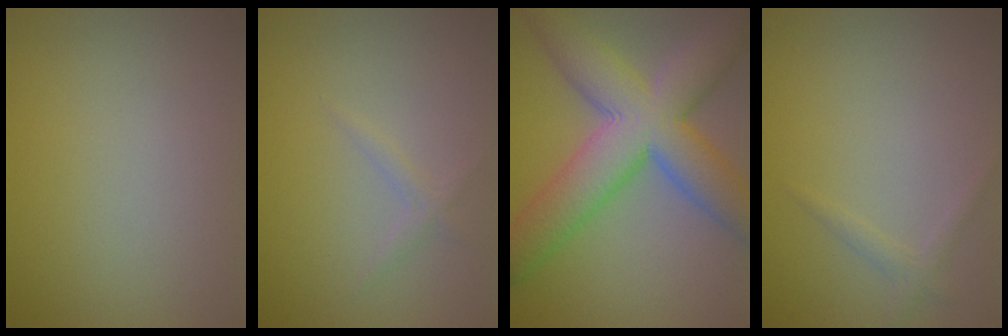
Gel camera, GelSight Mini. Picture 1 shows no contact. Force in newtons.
{"total": 0.9, "press": 0.9, "slide": 0.1}
{"total": 10.2, "press": 10.2, "slide": 0.7}
{"total": 1.0, "press": 1.0, "slide": 0.0}